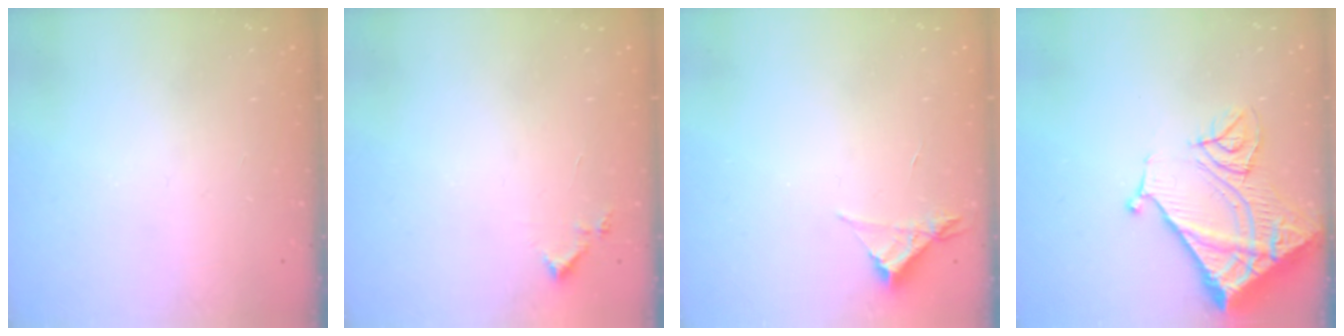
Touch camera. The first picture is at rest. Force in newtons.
{"total": 4.9, "press": 4.8, "slide": 0.5}
{"total": 3.5, "press": 3.5, "slide": 0.4}
{"total": 18.4, "press": 18.3, "slide": 2.4}